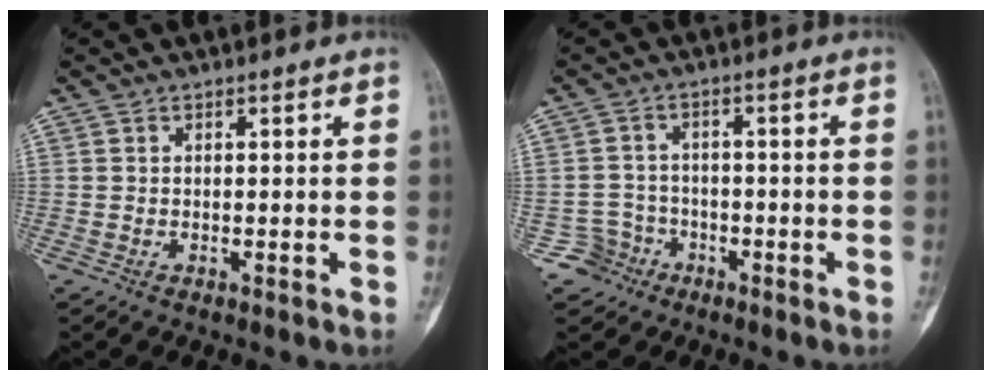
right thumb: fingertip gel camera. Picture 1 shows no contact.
{"total": 4.7, "force": [-2.6, 3.9, -0.3], "torque": [0.035, 0.024, -0.047]}